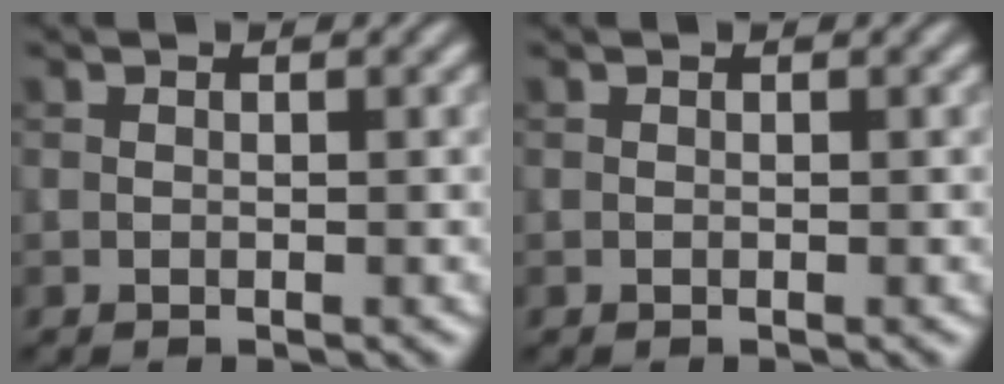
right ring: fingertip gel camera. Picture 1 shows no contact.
{"total": 0.0}